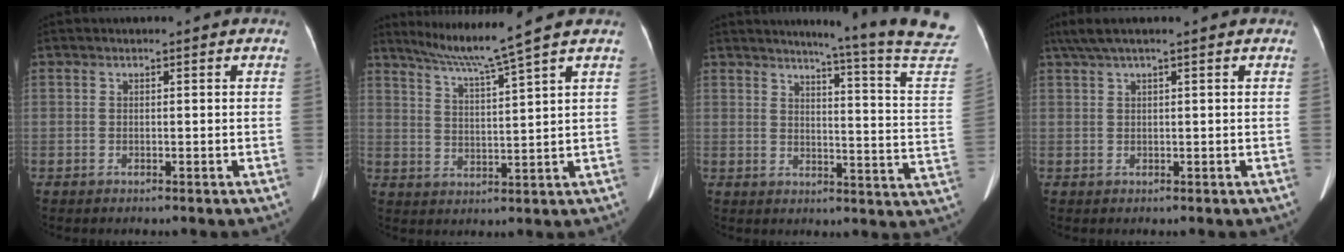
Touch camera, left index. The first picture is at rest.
{"total": 7.9, "force": [6.5, -2.5, 3.8], "torque": [-0.066, -0.005, 0.117]}
{"total": 19.2, "force": [17.4, -3.4, 7.6], "torque": [-0.110, -0.126, 0.190]}
{"total": 4.4, "force": [3.3, -0.3, 2.9], "torque": [-0.059, 0.038, 0.063]}